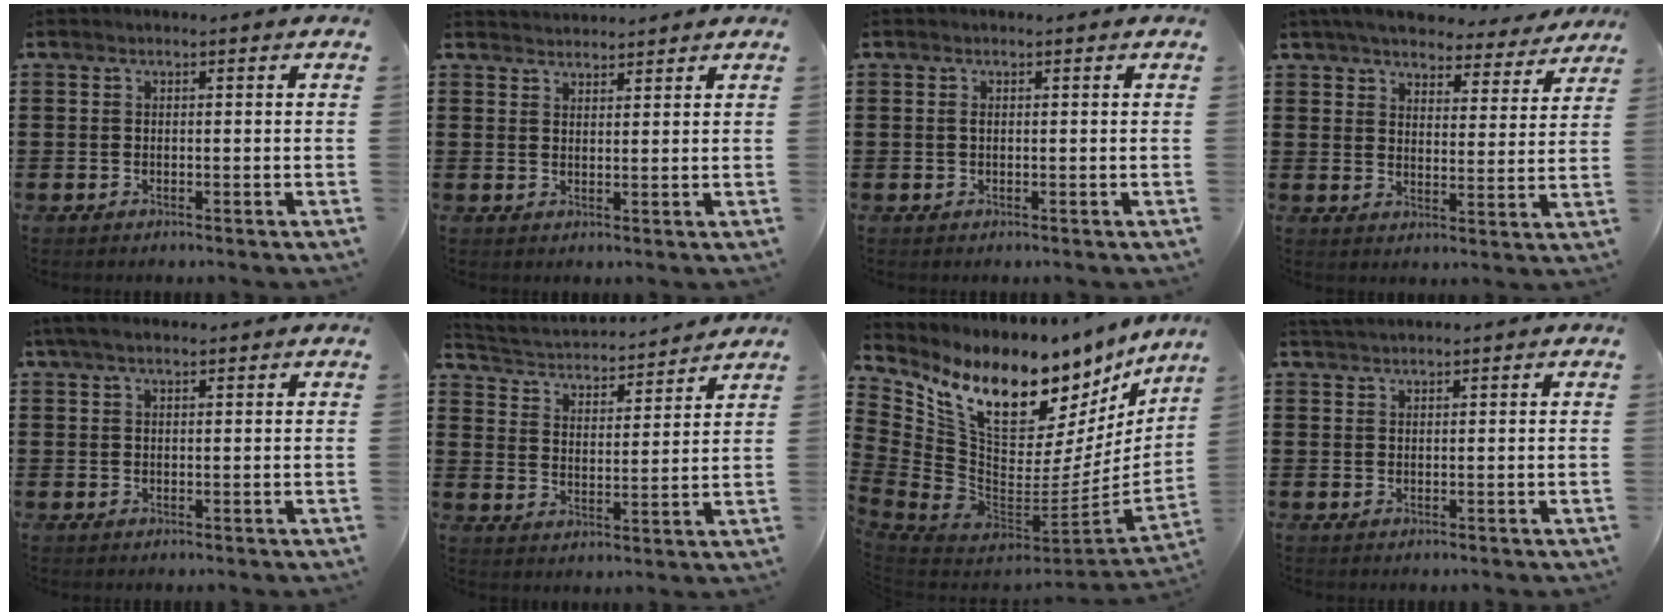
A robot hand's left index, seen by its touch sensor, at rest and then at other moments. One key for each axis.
{"total": 2.0, "fx": 2.0, "fy": 0.0, "fz": -0.3, "tx": 0.002, "ty": -0.002, "tz": 0.039}
{"total": 0.6, "fx": 0.2, "fy": 0.2, "fz": 0.5, "tx": -0.012, "ty": -0.001, "tz": 0.004}
{"total": 5.7, "fx": 5.5, "fy": 0.9, "fz": 1.3, "tx": -0.051, "ty": -0.027, "tz": 0.097}
{"total": 2.3, "fx": 1.5, "fy": 0.8, "fz": 1.6, "tx": -0.034, "ty": 0.004, "tz": 0.028}
{"total": 2.8, "fx": 2.8, "fy": 0.3, "fz": 0.2, "tx": -0.025, "ty": -0.029, "tz": 0.039}
{"total": 13.0, "fx": 8.5, "fy": 5.8, "fz": 8.0, "tx": -0.163, "ty": -0.075, "tz": 0.144}
{"total": 1.6, "fx": 1.6, "fy": 0.0, "fz": 0.3, "tx": -0.008, "ty": 0.001, "tz": 0.031}